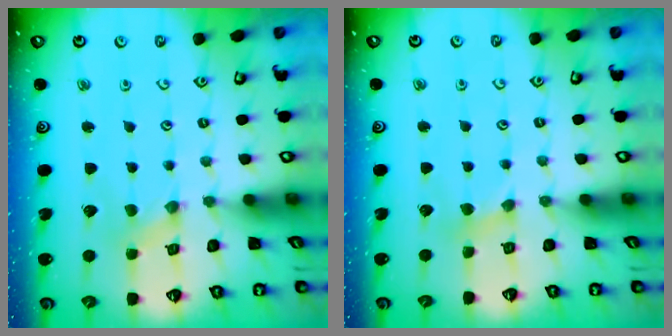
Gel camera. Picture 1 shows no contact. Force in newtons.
{"total": 3.5, "press": 3.4, "slide": 0.3}